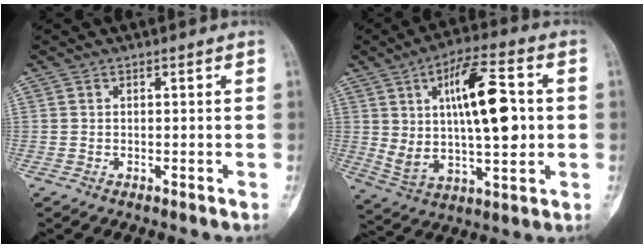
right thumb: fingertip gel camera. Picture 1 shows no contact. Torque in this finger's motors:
{"motor_torque": [-0.19, 2.58, 0.22, 0.15, 0.49]}